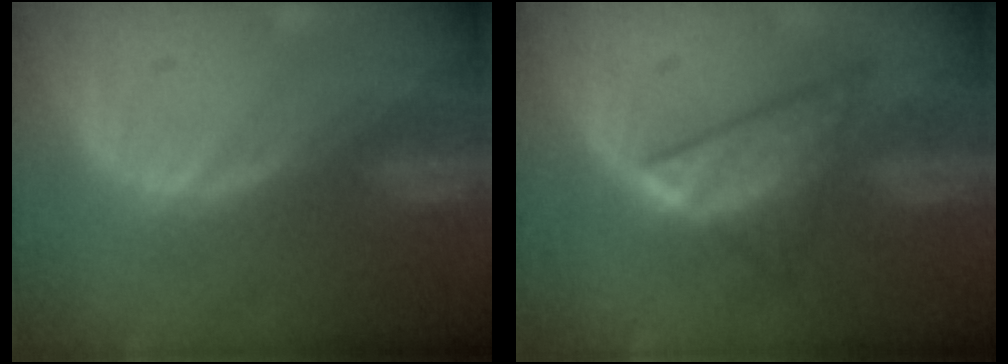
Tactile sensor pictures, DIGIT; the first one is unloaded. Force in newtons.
{"total": 6.5, "press": 6.5, "slide": 0.2}